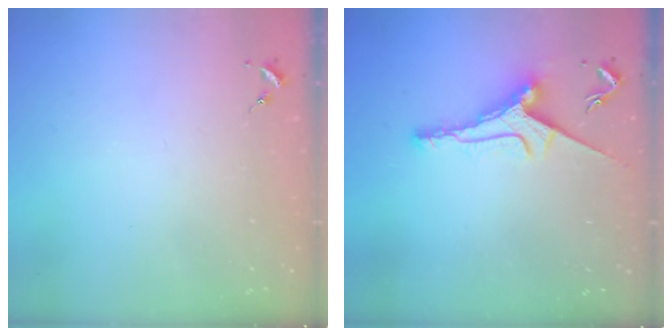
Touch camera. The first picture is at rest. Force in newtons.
{"total": 9.0, "press": 9.0, "slide": 0.3}